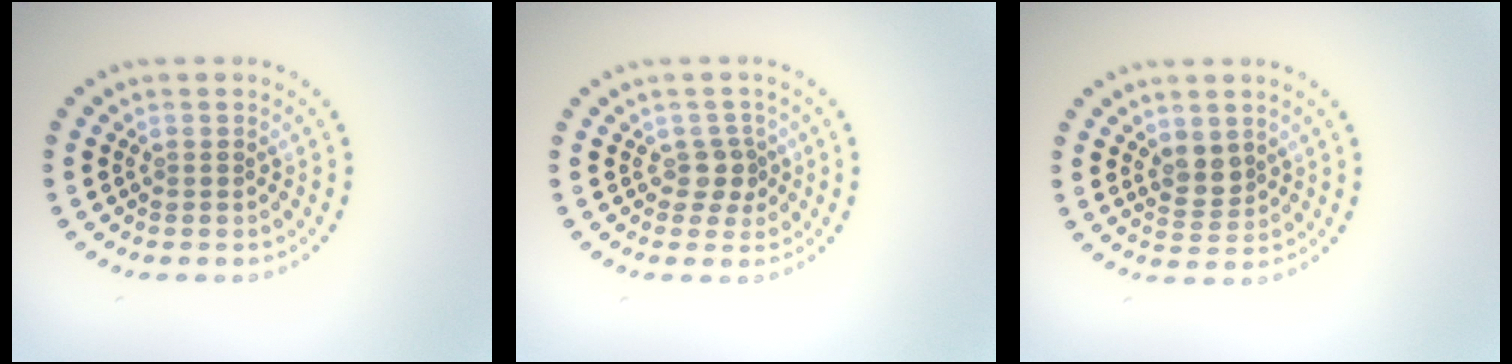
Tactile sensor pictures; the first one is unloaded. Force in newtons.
{"total": 1.8, "press": 1.5, "slide": 1.1}
{"total": 2.2, "press": 1.9, "slide": 1.0}